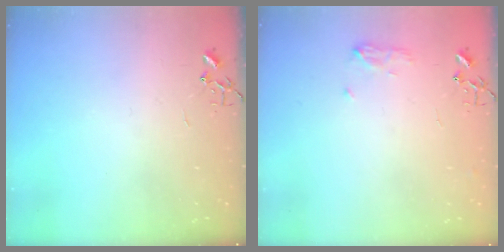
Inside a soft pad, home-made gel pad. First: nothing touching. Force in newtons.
{"total": 6.5, "press": 6.5, "slide": 0.5}